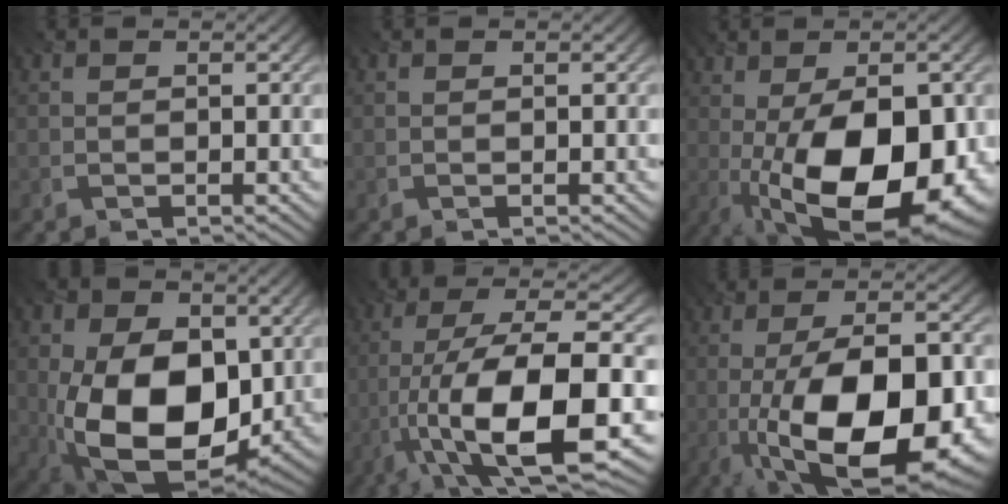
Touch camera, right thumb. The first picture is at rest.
{"total": 0.0}
{"total": 18.2, "force": [-4.6, 8.5, 15.5], "torque": [-0.242, -0.041, -0.055]}
{"total": 16.7, "force": [-2.1, 11.1, 12.3], "torque": [-0.217, -0.044, -0.036]}
{"total": 15.8, "force": [-5.9, 4.5, 13.9], "torque": [-0.242, -0.009, -0.108]}
{"total": 17.5, "force": [-5.7, 7.0, 14.9], "torque": [-0.218, -0.026, -0.089]}